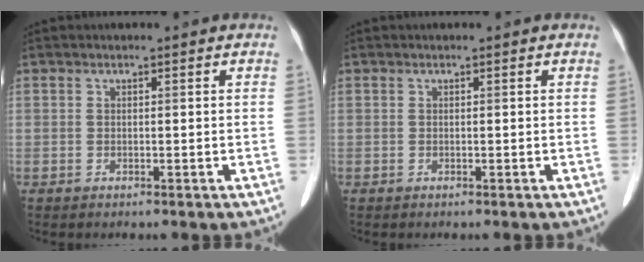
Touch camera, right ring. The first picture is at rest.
{"total": 0.0}